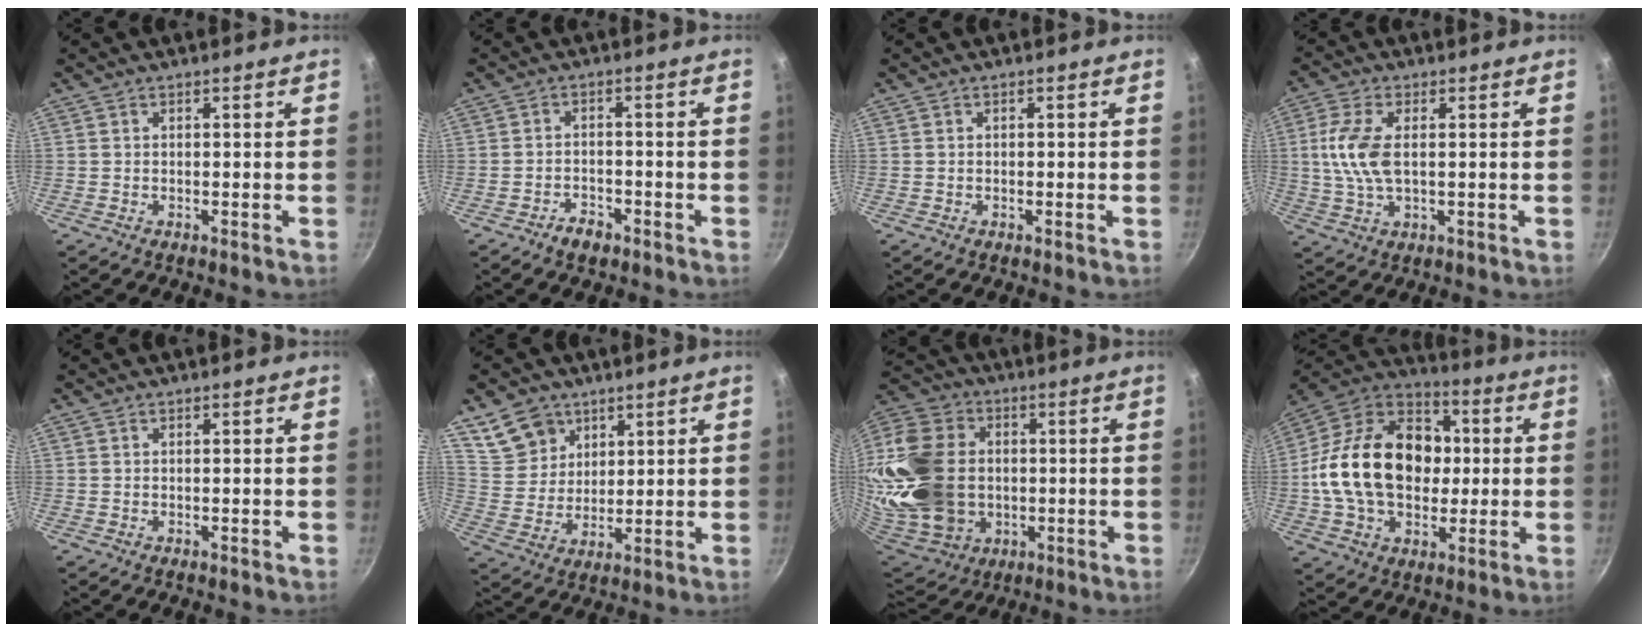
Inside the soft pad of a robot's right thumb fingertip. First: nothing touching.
{"total": 3.4, "force": [-2.5, 1.9, 1.4], "torque": [-0.013, 0.025, -0.037]}
{"total": 0.0}
{"total": 8.8, "force": [0.8, 4.4, 7.6], "torque": [-0.159, 0.004, 0.014]}
{"total": 0.0}
{"total": 9.7, "force": [5.9, 7.1, 2.9], "torque": [-0.025, -0.022, 0.122]}
{"total": 29.3, "force": [-0.2, 22.3, 18.9], "torque": [-0.416, 0.018, 0.011]}
{"total": 24.1, "force": [0.6, 17.3, 16.7], "torque": [-0.255, 0.033, 0.000]}